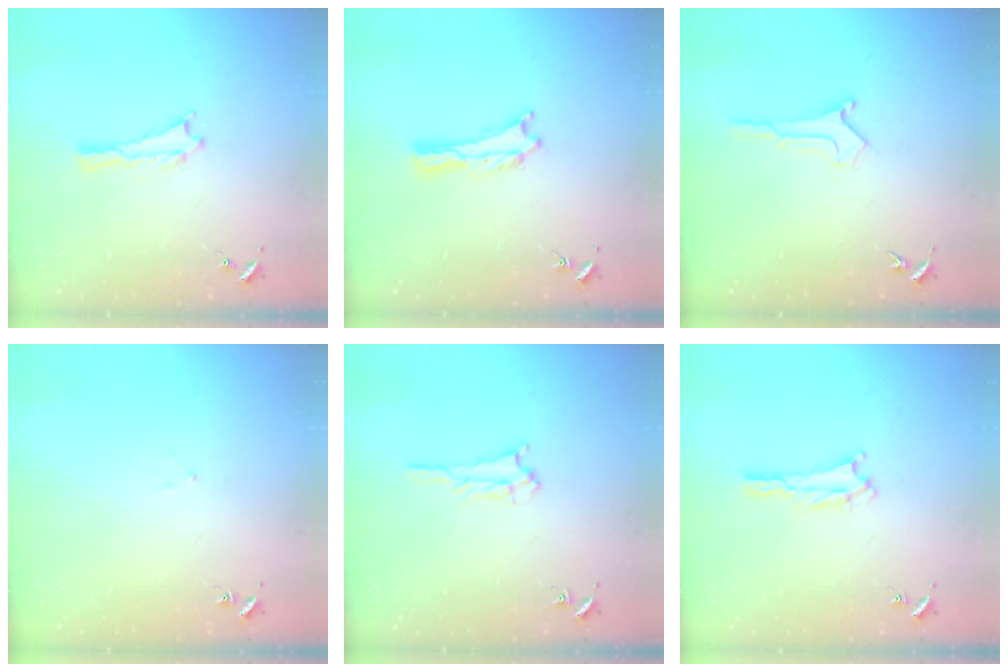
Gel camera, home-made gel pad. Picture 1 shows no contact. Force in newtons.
{"total": 0.0}
{"total": 0.6, "press": 0.6, "slide": 0.1}
{"total": 1.8, "press": 1.8, "slide": 0.1}
{"total": 1.6, "press": 1.6, "slide": 0.3}
{"total": 2.1, "press": 2.1, "slide": 0.3}